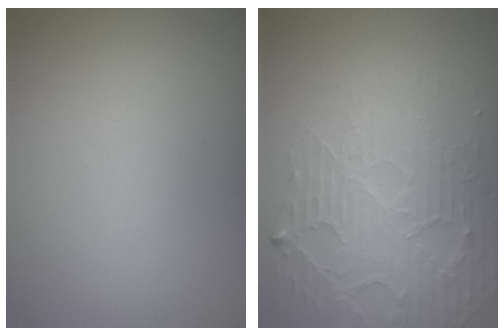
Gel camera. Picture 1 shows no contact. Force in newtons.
{"total": 5.5, "press": 3.5, "slide": 4.3}